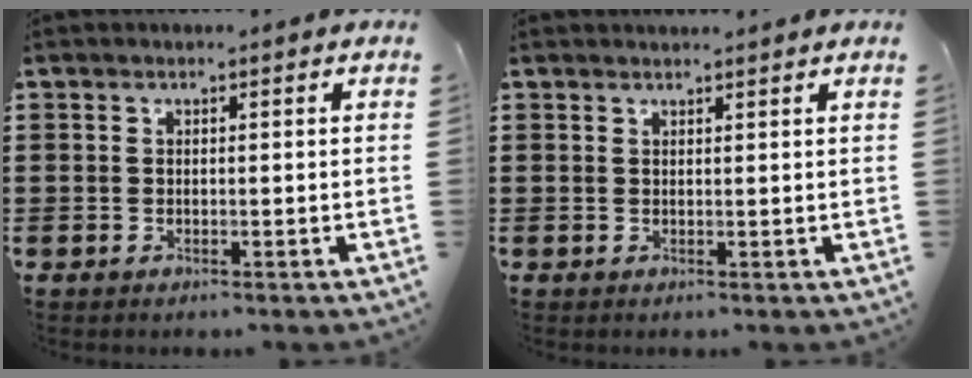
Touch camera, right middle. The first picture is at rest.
{"total": 1.0, "force": [1.0, -0.2, 0.1], "torque": [-0.003, -0.002, 0.020]}